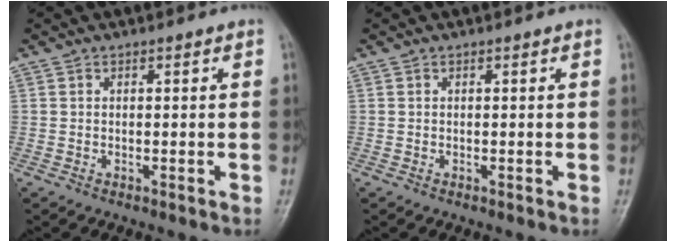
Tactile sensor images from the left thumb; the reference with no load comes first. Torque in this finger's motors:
{"motor_torque": [0.00, 0.00, -0.04, -0.04, 0.00]}